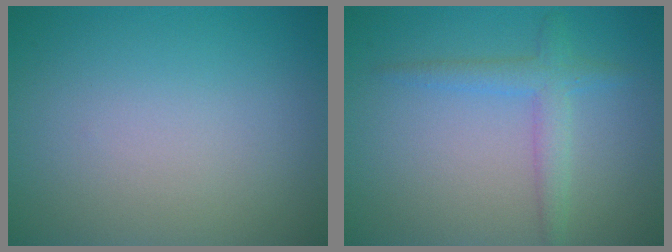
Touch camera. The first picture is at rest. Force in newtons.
{"total": 2.0, "press": 2.0, "slide": 0.1}